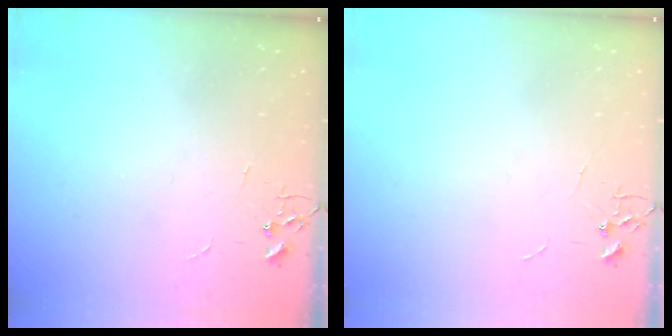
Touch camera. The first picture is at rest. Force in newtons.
{"total": 0.0}